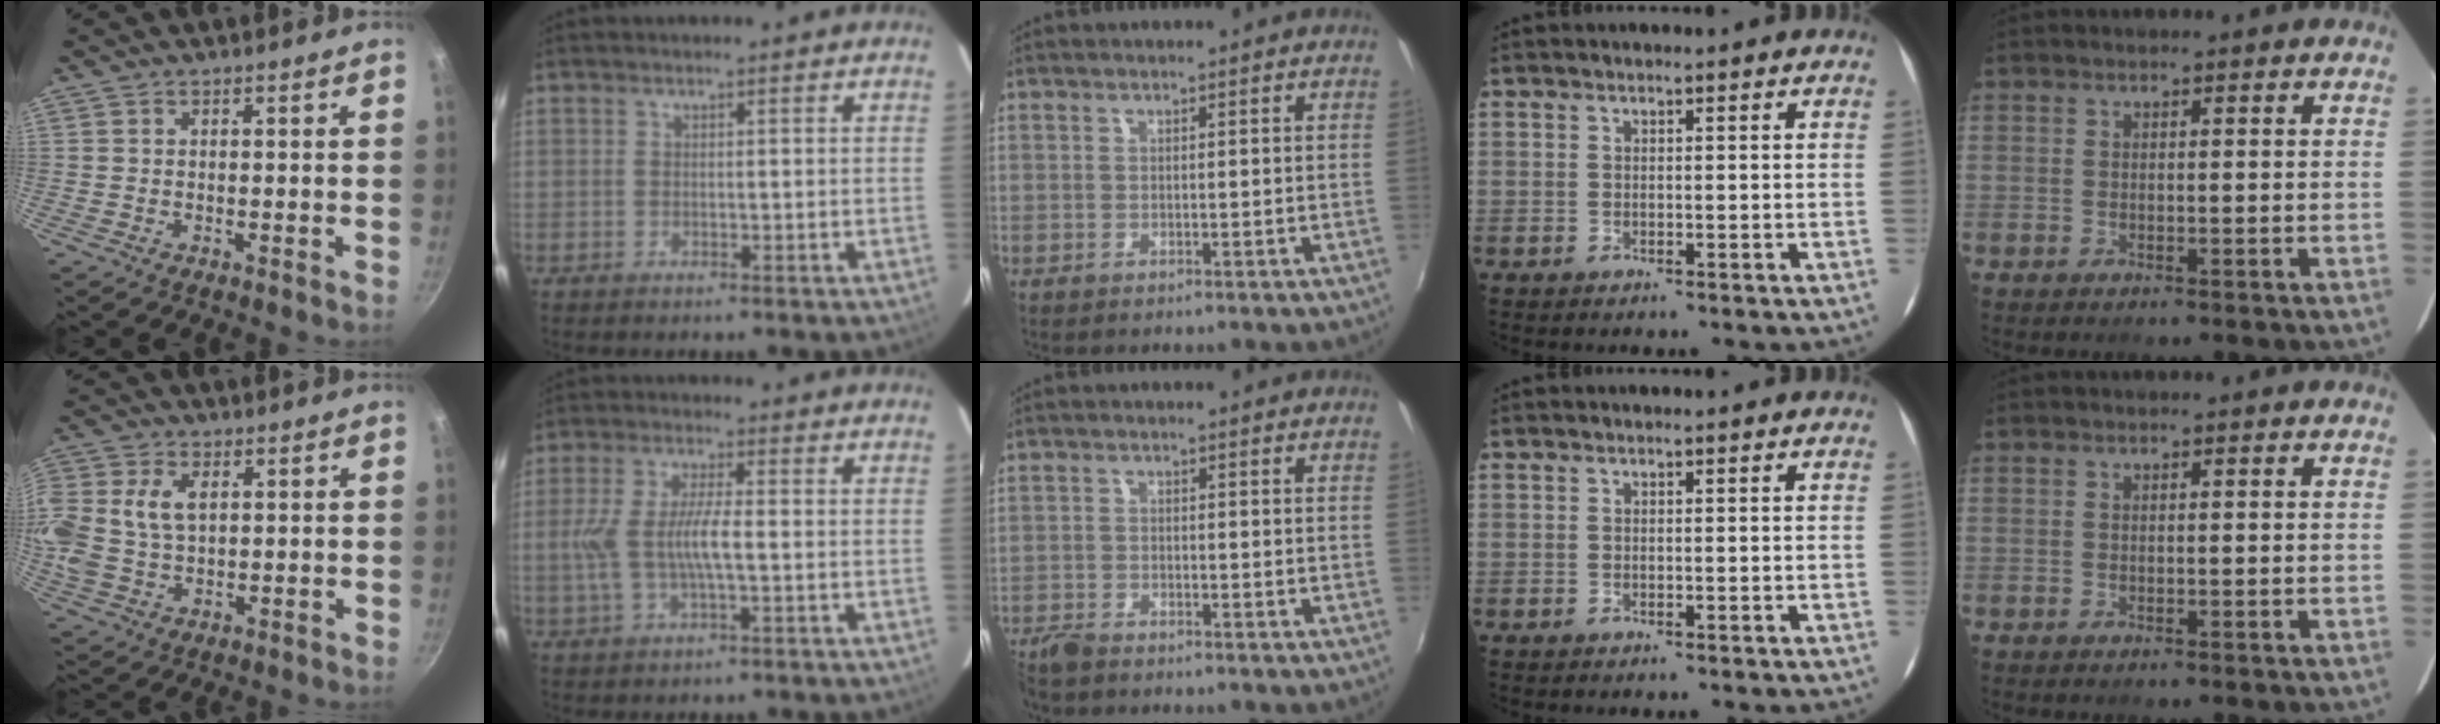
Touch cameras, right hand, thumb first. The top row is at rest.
{"thumb": {"total": 13.4, "force": [2.4, 9.5, 9.1], "torque": [-0.208, 0.016, 0.045]}, "index": {"total": 8.3, "force": [-1.1, 2.0, 8.0], "torque": [-0.165, 0.001, -0.018]}, "middle": {"total": 3.4, "force": [-3.1, 0.9, 1.0], "torque": [-0.033, -0.011, -0.065]}}